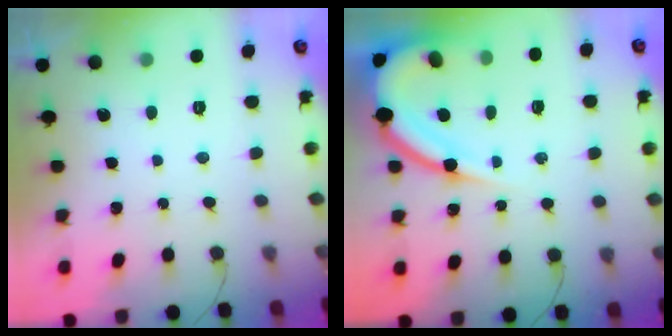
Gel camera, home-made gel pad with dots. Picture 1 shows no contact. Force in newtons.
{"total": 13.2, "press": 13.1, "slide": 1.4}